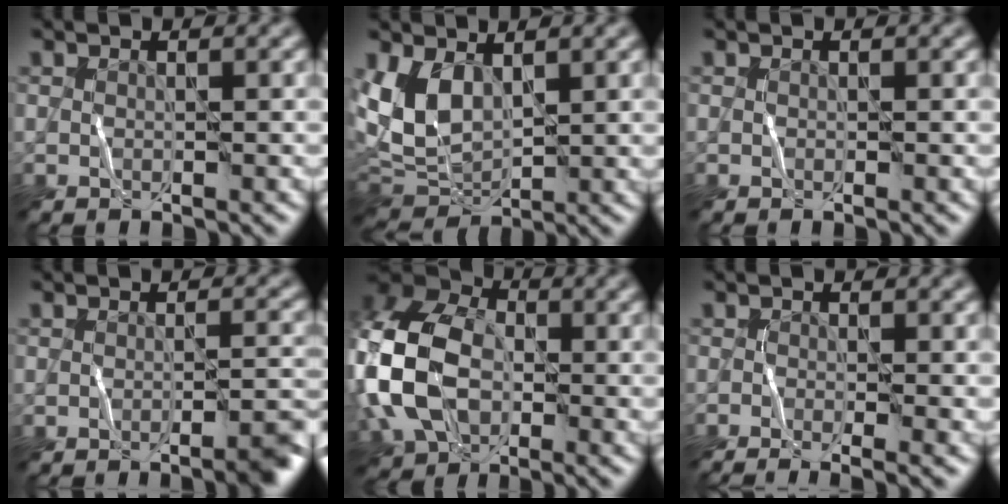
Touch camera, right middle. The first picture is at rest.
{"total": 5.2, "force": [1.4, 3.3, 3.8], "torque": [-0.104, -0.003, 0.035]}
{"total": 0.0}
{"total": 3.0, "force": [-1.5, 0.3, 2.6], "torque": [-0.025, 0.008, -0.023]}
{"total": 12.0, "force": [-1.3, 8.5, 8.5], "torque": [-0.214, 0.005, -0.030]}
{"total": 2.8, "force": [-1.3, 0.6, 2.4], "torque": [-0.031, -0.001, -0.014]}